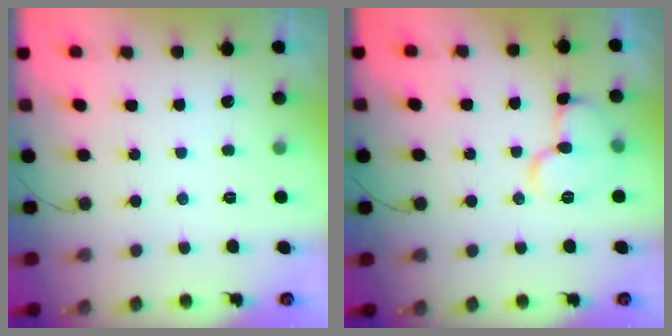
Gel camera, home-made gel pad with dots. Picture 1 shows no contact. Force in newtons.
{"total": 10.6, "press": 10.6, "slide": 0.8}